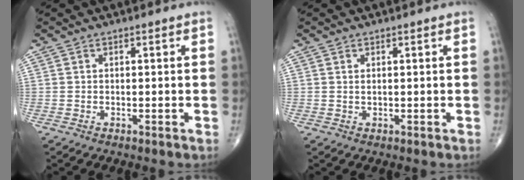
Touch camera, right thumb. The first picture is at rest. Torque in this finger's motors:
{"motor_torque": [-0.28, 0.33, -0.32, -0.22, -0.03]}